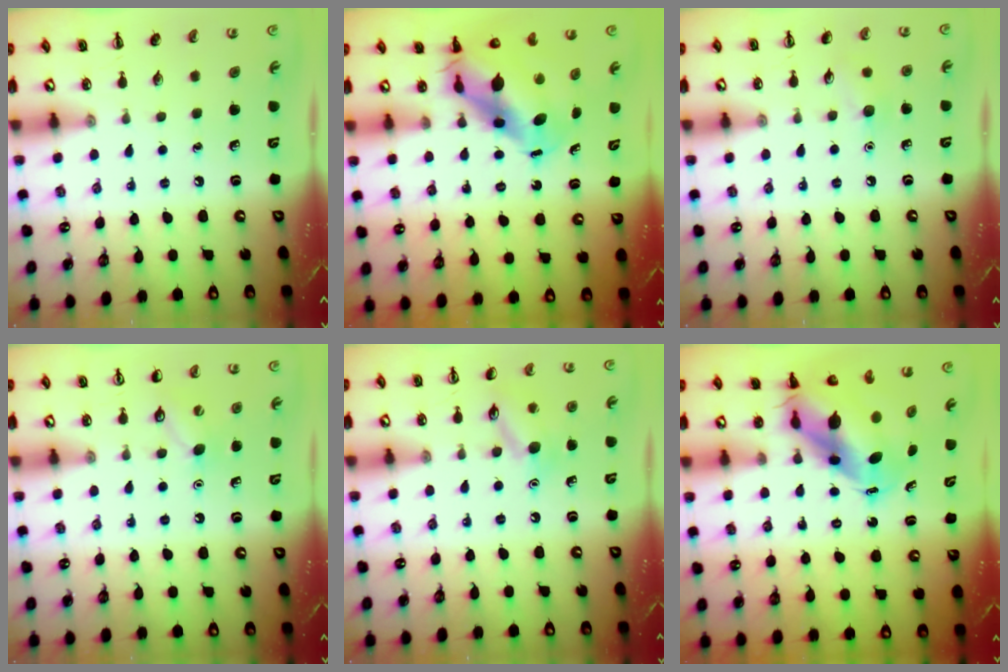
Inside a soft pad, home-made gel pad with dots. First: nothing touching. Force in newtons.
{"total": 9.5, "press": 9.3, "slide": 2.3}
{"total": 7.0, "press": 6.8, "slide": 1.8}
{"total": 6.4, "press": 6.2, "slide": 1.7}
{"total": 10.6, "press": 10.5, "slide": 1.6}
{"total": 7.2, "press": 7.0, "slide": 1.7}